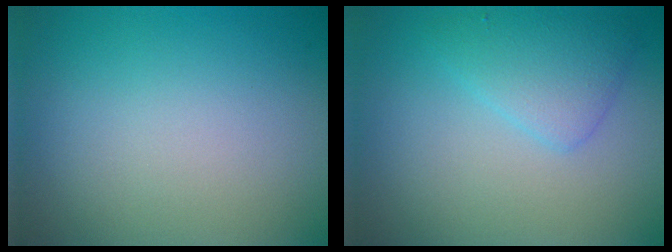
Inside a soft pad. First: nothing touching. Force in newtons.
{"total": 3.0, "press": 3.0, "slide": 0.1}